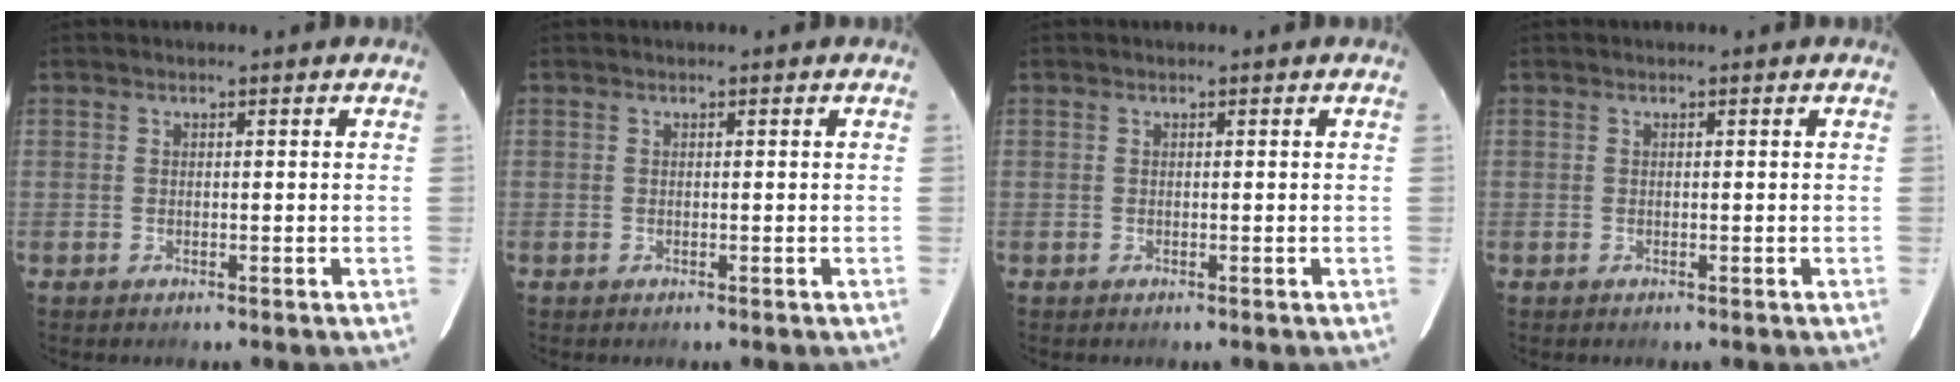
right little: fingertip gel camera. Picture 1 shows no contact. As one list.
[{"total": 0.0}, {"total": 0.0}, {"total": 0.0}]